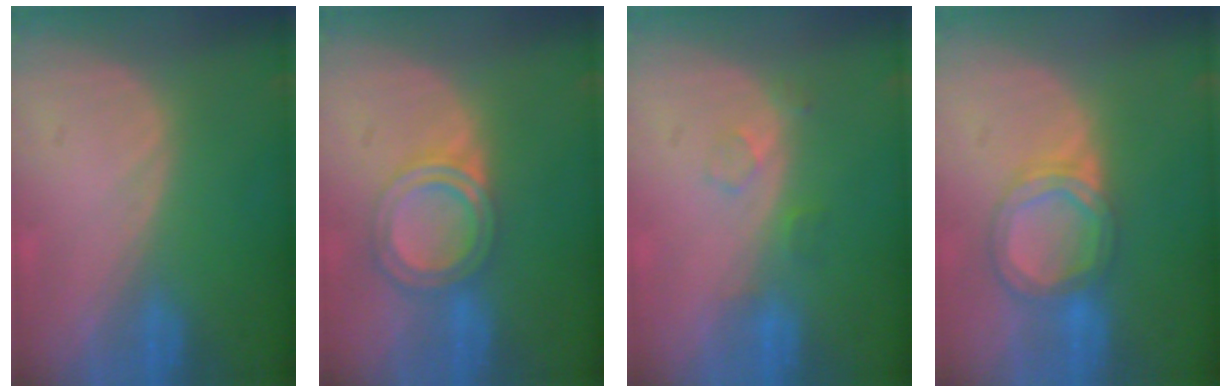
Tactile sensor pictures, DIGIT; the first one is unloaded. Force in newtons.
{"total": 5.9, "press": 5.4, "slide": 2.5}
{"total": 2.1, "press": 2.1, "slide": 0.2}
{"total": 6.4, "press": 5.9, "slide": 2.5}